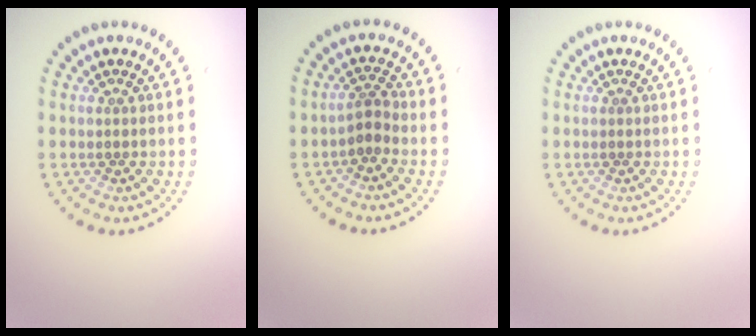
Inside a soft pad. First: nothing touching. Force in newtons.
{"total": 2.0, "press": 1.4, "slide": 1.4}
{"total": 0.0}